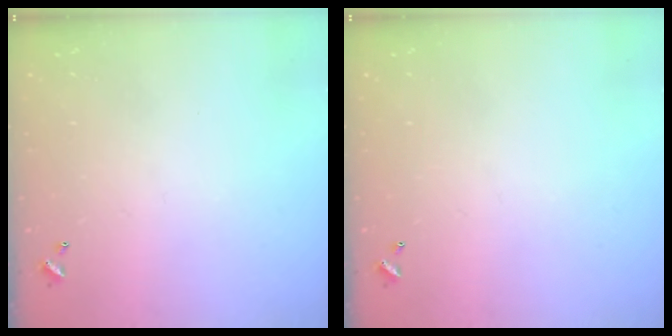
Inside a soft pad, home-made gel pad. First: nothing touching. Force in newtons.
{"total": 0.0}